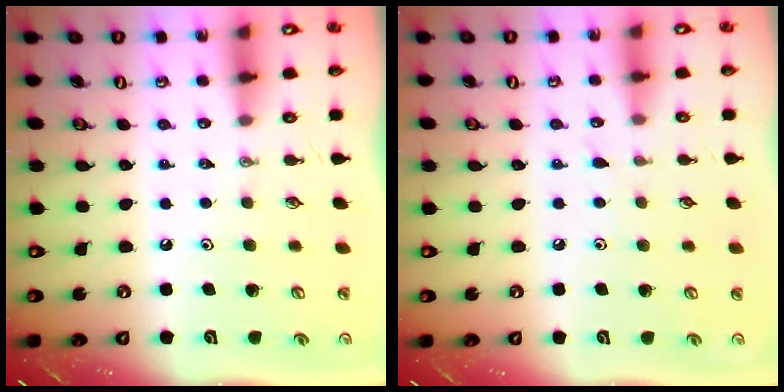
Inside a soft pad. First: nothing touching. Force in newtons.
{"total": 2.5, "press": 2.4, "slide": 0.3}